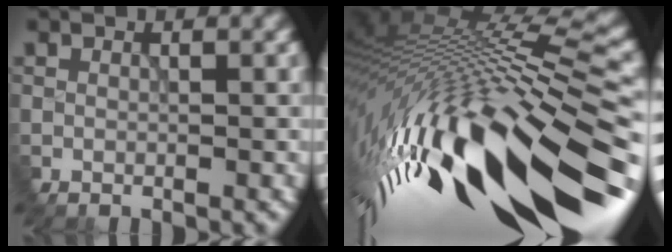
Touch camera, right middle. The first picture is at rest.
{"total": 17.0, "force": [-6.5, 4.8, 14.9], "torque": [-0.296, -0.014, -0.089]}